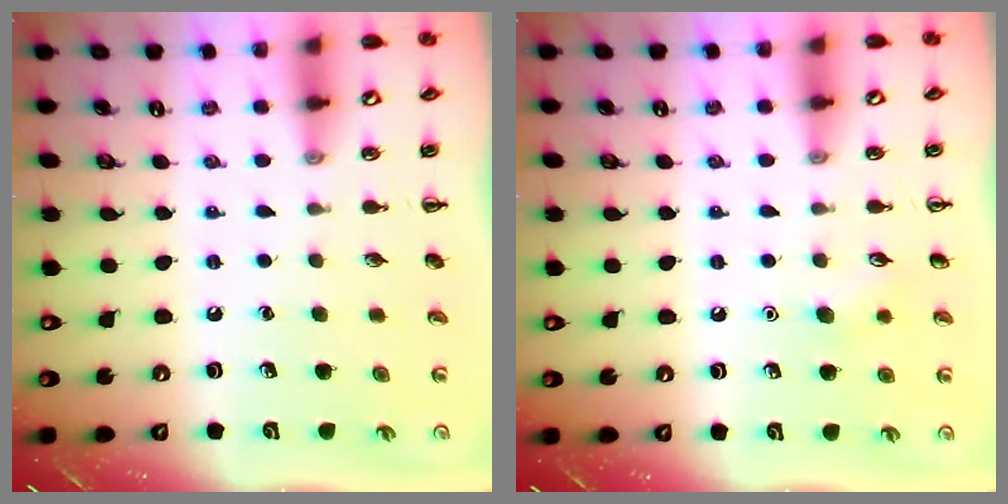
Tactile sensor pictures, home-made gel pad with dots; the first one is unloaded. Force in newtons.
{"total": 6.4, "press": 6.2, "slide": 1.7}